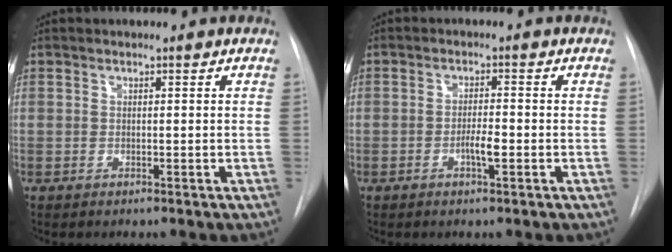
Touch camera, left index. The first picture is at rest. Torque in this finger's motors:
{"motor_torque": [0.51, 0.26, 0.07, 0.02]}